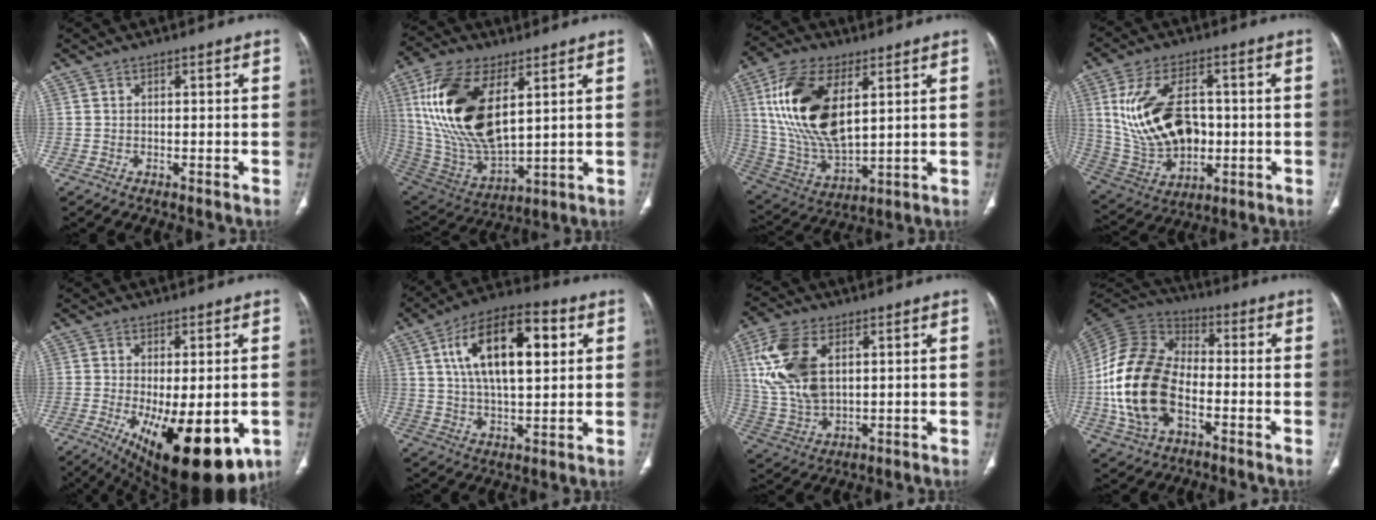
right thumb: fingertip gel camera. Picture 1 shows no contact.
{"total": 22.7, "force": [7.1, 11.0, 18.5], "torque": [-0.360, -0.030, 0.141]}
{"total": 20.8, "force": [6.2, 10.4, 16.8], "torque": [-0.323, -0.023, 0.121]}
{"total": 18.1, "force": [1.1, 11.5, 13.9], "torque": [-0.243, 0.001, 0.040]}
{"total": 19.1, "force": [-7.0, 7.4, 16.2], "torque": [-0.213, -0.026, -0.085]}
{"total": 18.6, "force": [5.5, 8.4, 15.7], "torque": [-0.247, 0.006, 0.088]}
{"total": 14.6, "force": [3.8, 8.5, 11.3], "torque": [-0.240, -0.005, 0.081]}
{"total": 19.7, "force": [-4.0, 12.3, 14.8], "torque": [-0.295, 0.021, -0.077]}